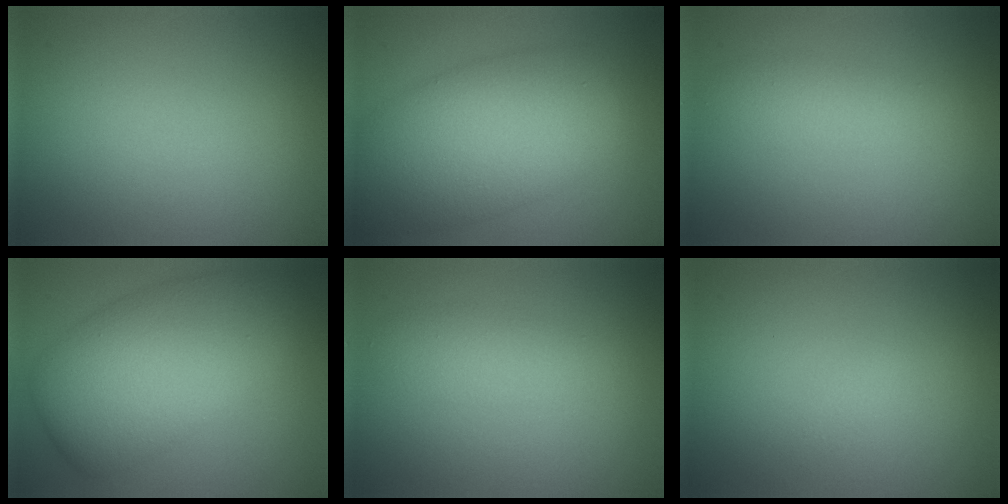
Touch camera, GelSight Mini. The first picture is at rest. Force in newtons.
{"total": 10.3, "press": 10.3, "slide": 0.3}
{"total": 2.0, "press": 2.0, "slide": 0.0}
{"total": 9.6, "press": 9.6, "slide": 0.2}
{"total": 2.3, "press": 2.3, "slide": 0.2}
{"total": 0.6, "press": 0.6, "slide": 0.1}